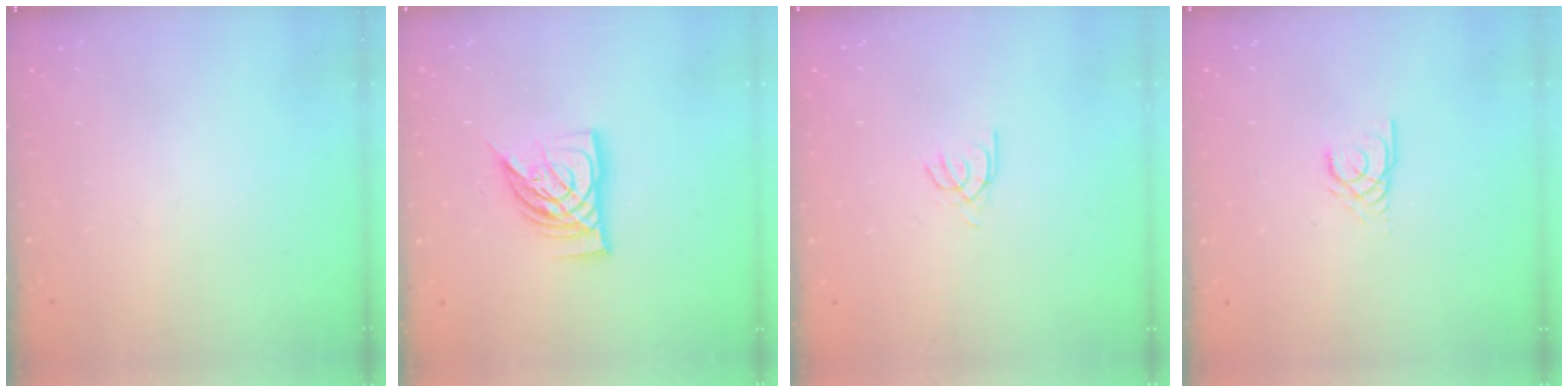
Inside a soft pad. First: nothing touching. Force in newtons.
{"total": 12.5, "press": 12.4, "slide": 1.4}
{"total": 2.4, "press": 2.4, "slide": 0.2}
{"total": 2.3, "press": 2.3, "slide": 0.2}